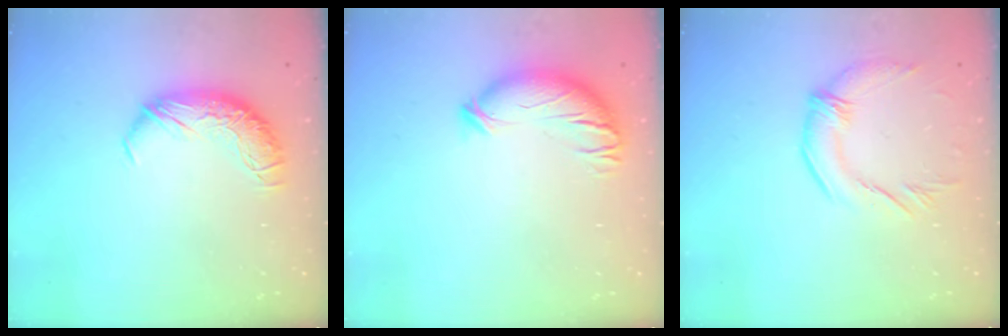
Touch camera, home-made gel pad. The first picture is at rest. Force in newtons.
{"total": 3.7, "press": 2.9, "slide": 2.4}
{"total": 2.3, "press": 1.8, "slide": 1.4}